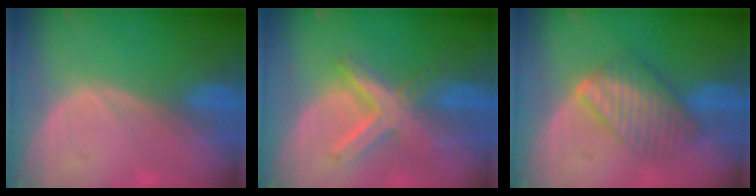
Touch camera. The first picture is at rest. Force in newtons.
{"total": 7.8, "press": 6.7, "slide": 3.9}
{"total": 6.8, "press": 6.8, "slide": 0.2}